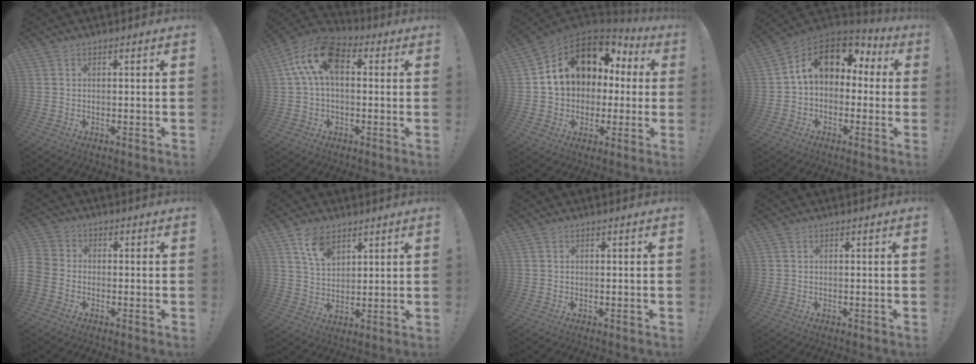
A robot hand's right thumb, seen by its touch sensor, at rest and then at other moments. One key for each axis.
{"total": 13.6, "fx": 3.3, "fy": 7.7, "fz": 10.7, "tx": -0.208, "ty": 0.002, "tz": 0.064}
{"total": 14.8, "fx": 5.0, "fy": 11.4, "fz": 8.1, "tx": -0.121, "ty": -0.015, "tz": 0.102}
{"total": 12.6, "fx": 3.9, "fy": 8.3, "fz": 8.5, "tx": -0.139, "ty": -0.002, "tz": 0.072}
{"total": 5.2, "fx": -2.7, "fy": 3.9, "fz": 2.1, "tx": -0.058, "ty": 0.014, "tz": -0.052}
{"total": 8.9, "fx": 5.9, "fy": 5.2, "fz": 4.2, "tx": -0.071, "ty": -0.026, "tz": 0.111}
{"total": 0.0}
{"total": 0.0}